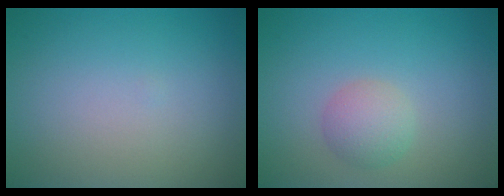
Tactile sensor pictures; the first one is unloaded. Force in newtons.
{"total": 2.3, "press": 2.3, "slide": 0.1}